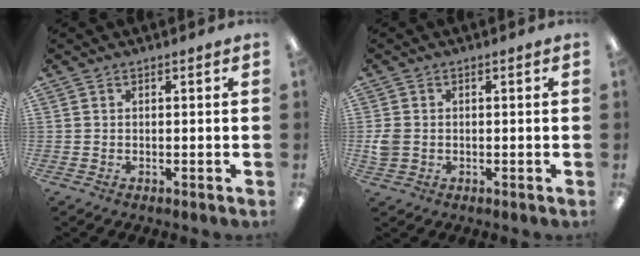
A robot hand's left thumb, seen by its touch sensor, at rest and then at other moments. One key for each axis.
{"total": 3.1, "fx": -0.2, "fy": 2.6, "fz": 1.6, "tx": -0.018, "ty": 0.003, "tz": -0.003}